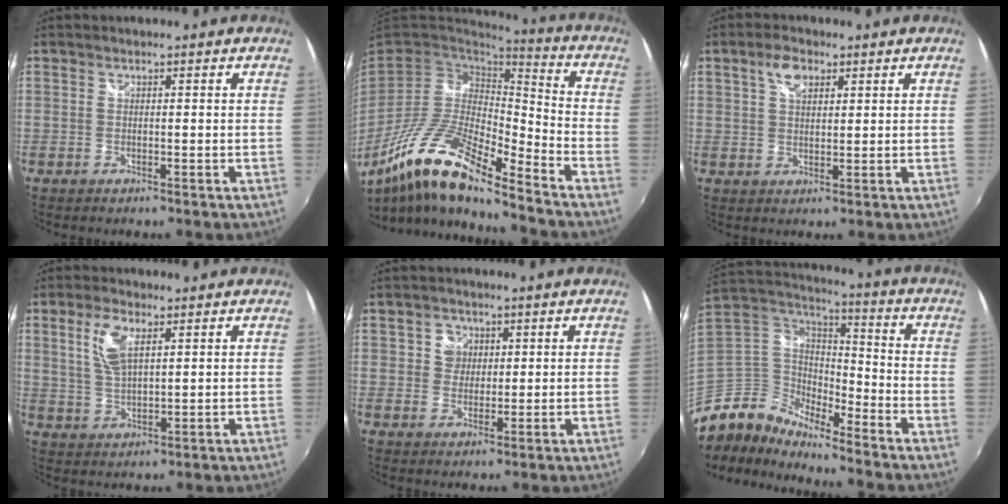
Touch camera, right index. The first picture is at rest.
{"total": 18.0, "force": [-11.6, 3.8, 13.2], "torque": [-0.251, -0.024, -0.234]}
{"total": 4.5, "force": [2.3, 2.5, 3.0], "torque": [-0.054, 0.010, 0.041]}
{"total": 6.7, "force": [3.1, 2.7, 5.3], "torque": [-0.108, 0.009, 0.064]}
{"total": 3.8, "force": [1.5, 3.4, 0.7], "torque": [-0.005, 0.015, 0.027]}
{"total": 7.8, "force": [-5.9, 4.8, 1.7], "torque": [-0.055, 0.039, -0.142]}